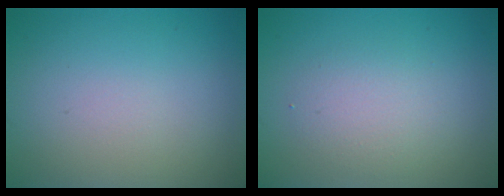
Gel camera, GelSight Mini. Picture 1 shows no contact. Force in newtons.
{"total": 2.4, "press": 2.4, "slide": 0.1}